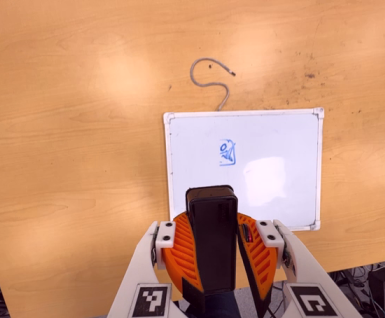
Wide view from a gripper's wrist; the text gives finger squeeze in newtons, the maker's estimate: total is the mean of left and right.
{"total": 11.2, "left": 10.9, "right": 11.5}